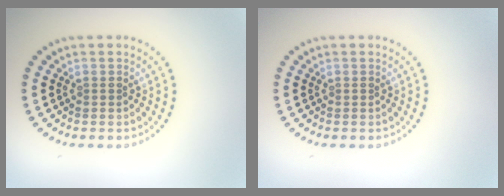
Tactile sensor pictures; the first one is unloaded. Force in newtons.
{"total": 0.0}